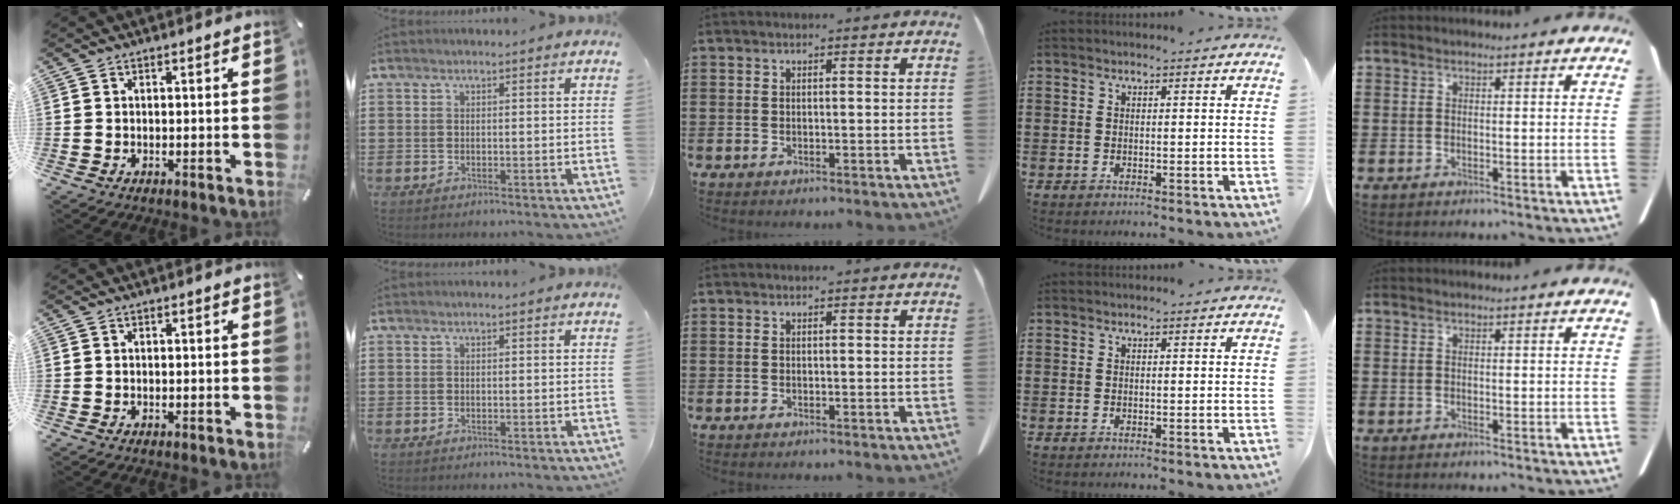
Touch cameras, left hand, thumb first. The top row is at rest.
{}